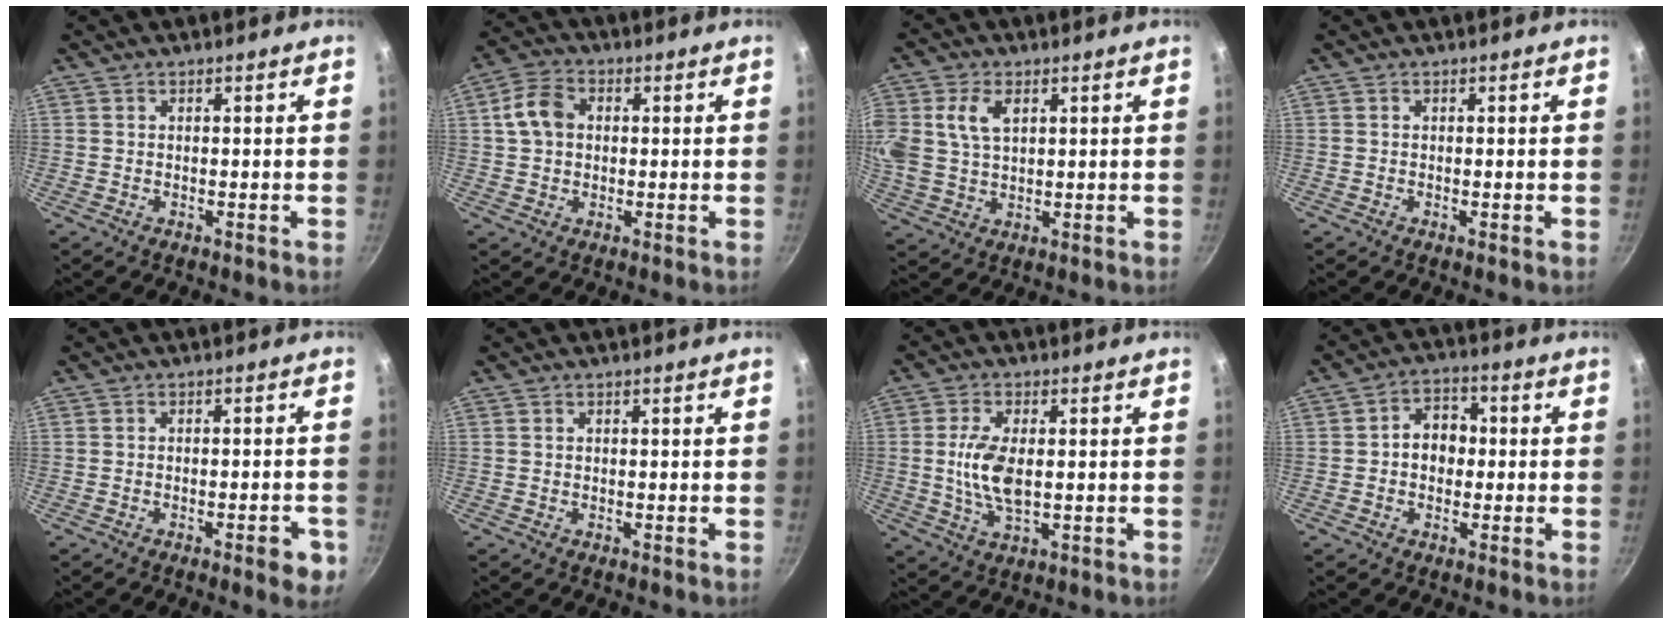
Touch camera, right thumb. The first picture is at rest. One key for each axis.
{"total": 7.0, "fx": 0.9, "fy": 5.4, "fz": 4.4, "tx": -0.071, "ty": 0.016, "tz": 0.007}
{"total": 11.1, "fx": 3.4, "fy": 7.5, "fz": 7.4, "tx": -0.159, "ty": 0.008, "tz": 0.067}
{"total": 0.0}
{"total": 5.1, "fx": -2.4, "fy": 1.6, "fz": 4.2, "tx": -0.041, "ty": 0.011, "tz": -0.027}
{"total": 0.0}
{"total": 8.4, "fx": 0.2, "fy": 4.1, "fz": 7.4, "tx": -0.147, "ty": -0.004, "tz": 0.006}
{"total": 6.7, "fx": -0.1, "fy": 5.3, "fz": 4.0, "tx": -0.024, "ty": 0.019, "tz": -0.008}